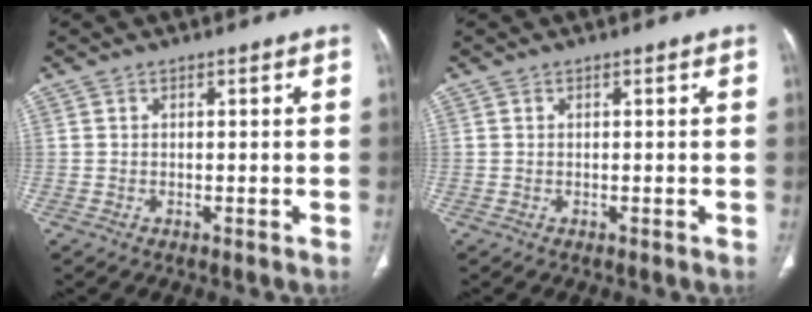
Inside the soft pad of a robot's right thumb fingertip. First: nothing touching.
{"total": 0.0}